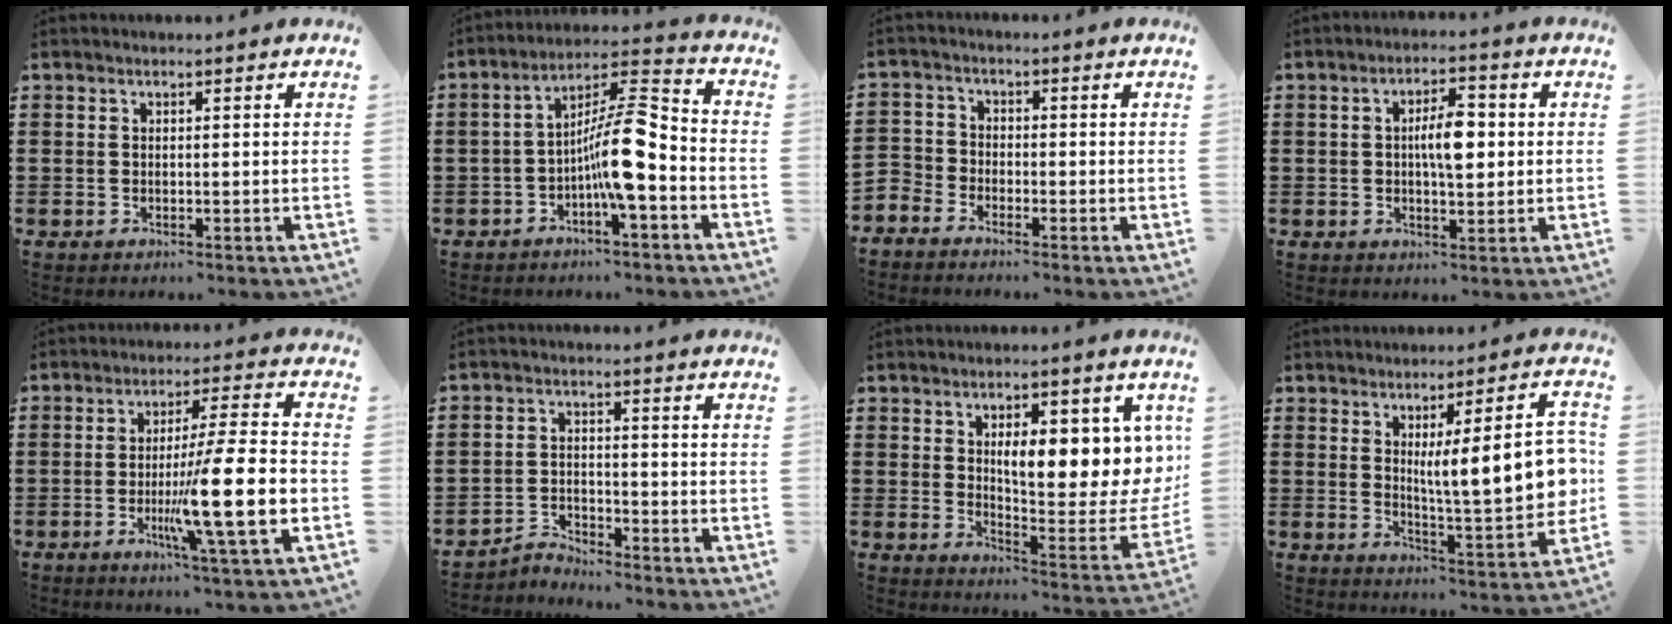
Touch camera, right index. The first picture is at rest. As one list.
[{"total": 11.1, "force": [-3.2, 2.3, 10.4], "torque": [-0.196, 0.006, -0.062]}, {"total": 2.7, "force": [-2.5, 1.0, -0.1], "torque": [-0.016, -0.001, -0.058]}, {"total": 5.8, "force": [0.5, 2.1, 5.4], "torque": [-0.087, 0.003, 0.001]}, {"total": 14.4, "force": [-3.8, 1.3, 13.9], "torque": [-0.232, -0.016, -0.070]}, {"total": 2.9, "force": [-2.9, 0.5, 0.0], "torque": [-0.009, 0.003, -0.061]}, {"total": 10.1, "force": [4.0, 3.8, 8.5], "torque": [-0.110, -0.038, 0.059]}, {"total": 12.0, "force": [1.7, 2.6, 11.6], "torque": [-0.166, -0.013, 0.024]}]